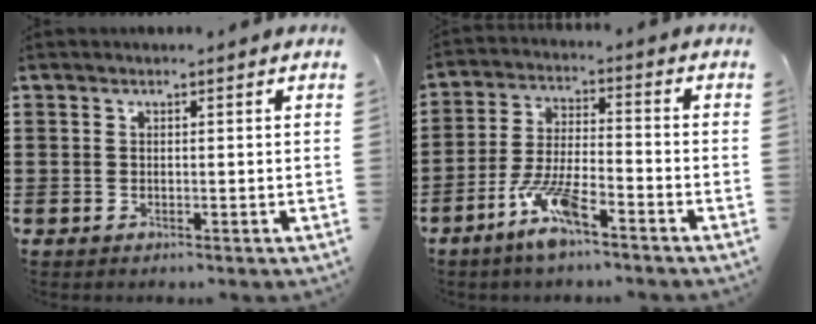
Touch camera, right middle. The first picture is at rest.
{"total": 8.2, "force": [-5.3, 1.7, 6.0], "torque": [-0.134, -0.005, -0.101]}